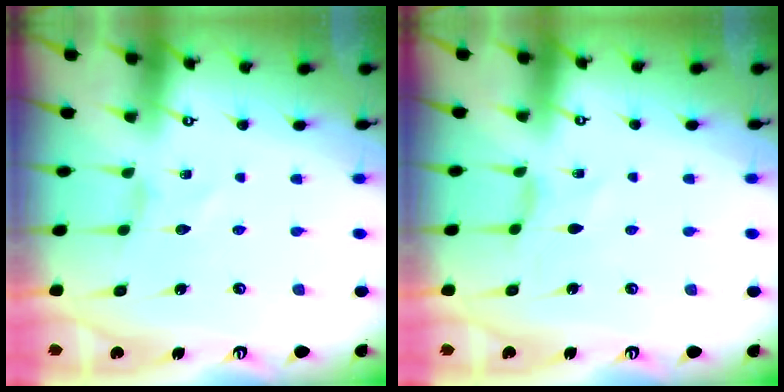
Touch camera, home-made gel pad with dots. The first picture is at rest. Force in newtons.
{"total": 1.0, "press": 0.9, "slide": 0.4}